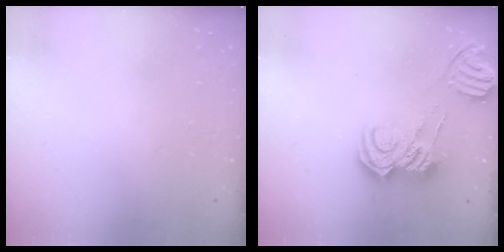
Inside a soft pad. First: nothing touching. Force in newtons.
{"total": 13.6, "press": 13.6, "slide": 1.5}